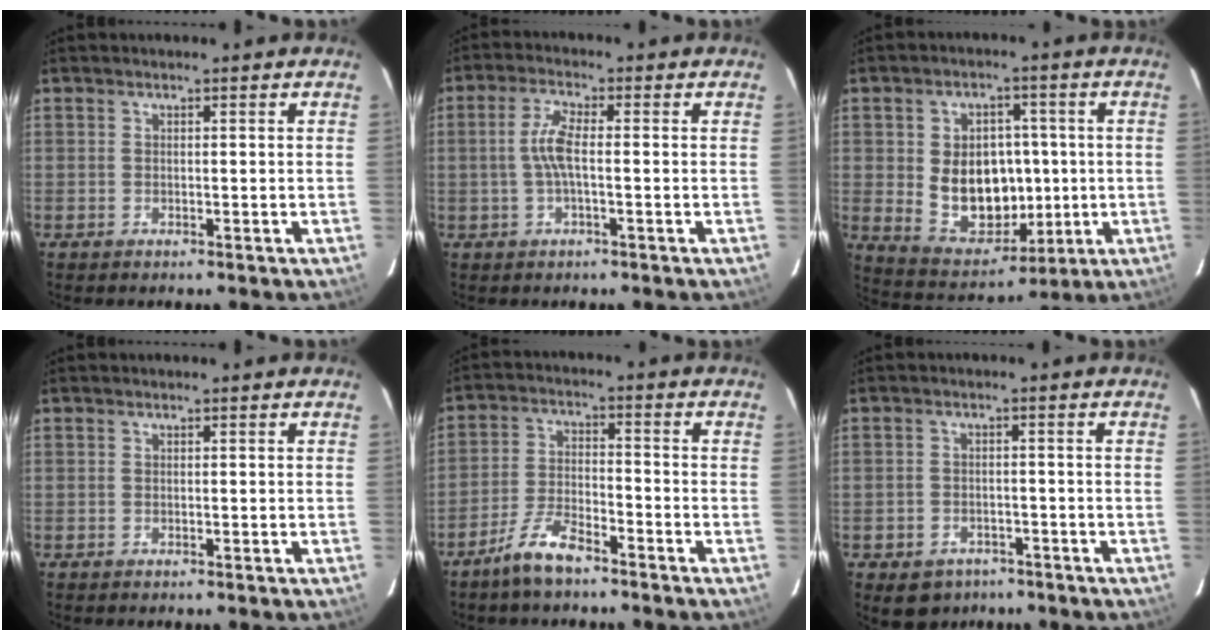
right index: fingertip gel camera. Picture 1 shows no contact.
{"total": 4.7, "force": [-0.4, 0.9, 4.6], "torque": [-0.095, 0.007, -0.007]}
{"total": 13.0, "force": [-0.2, 10.1, 8.3], "torque": [-0.165, 0.001, 0.023]}
{"total": 0.0}
{"total": 7.3, "force": [-5.7, 1.9, 4.1], "torque": [-0.093, 0.004, -0.107]}
{"total": 6.4, "force": [-4.1, 4.6, 1.9], "torque": [-0.048, 0.008, -0.049]}